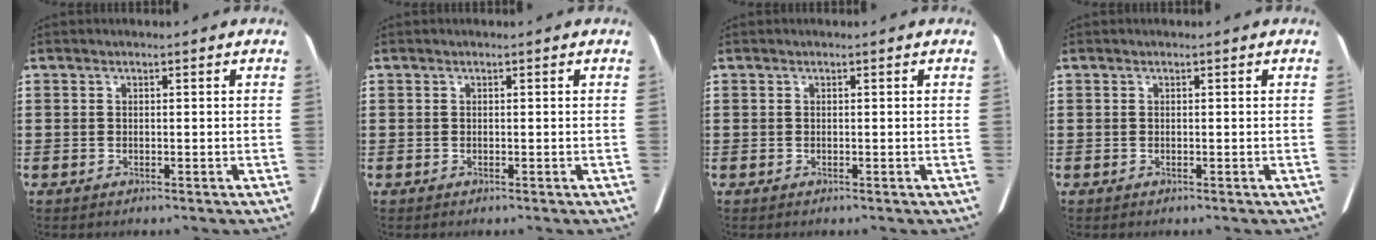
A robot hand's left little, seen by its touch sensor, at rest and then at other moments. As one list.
[{"total": 0.0}, {"total": 0.0}, {"total": 0.0}]